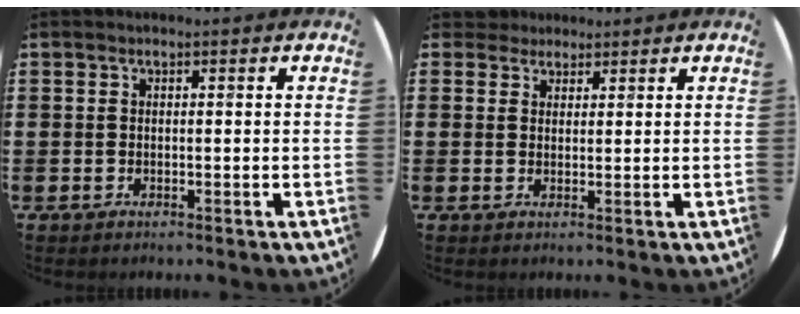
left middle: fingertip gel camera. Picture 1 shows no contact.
{"total": 2.8, "force": [2.5, 1.2, 0.1], "torque": [-0.001, -0.001, 0.047]}